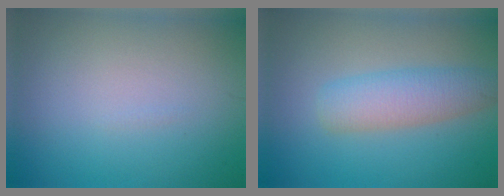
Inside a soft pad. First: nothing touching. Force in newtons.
{"total": 4.1, "press": 4.1, "slide": 0.1}